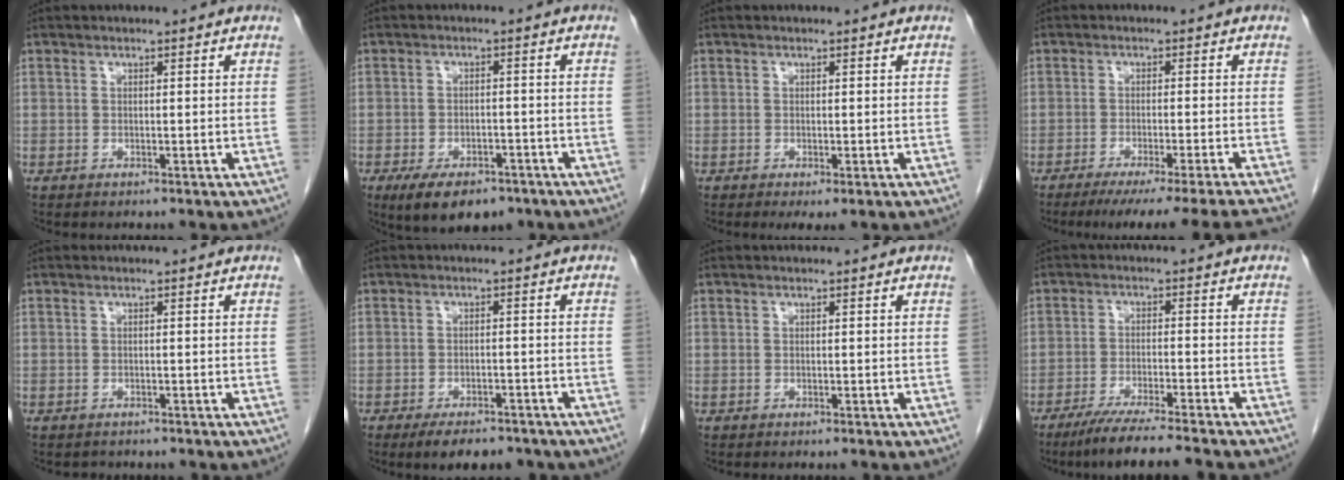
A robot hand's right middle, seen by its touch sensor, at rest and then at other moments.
{"total": 8.9, "force": [-6.2, 4.0, 4.9], "torque": [-0.080, -0.006, -0.095]}
{"total": 1.5, "force": [-0.7, 0.4, 1.3], "torque": [-0.020, -0.006, -0.007]}
{"total": 12.8, "force": [-11.2, -2.4, 5.7], "torque": [-0.063, -0.039, -0.160]}
{"total": 1.0, "force": [-0.9, 0.5, 0.0], "torque": [-0.012, -0.002, -0.013]}
{"total": 8.7, "force": [-7.1, 2.1, 4.5], "torque": [-0.060, -0.008, -0.099]}
{"total": 0.0}
{"total": 9.7, "force": [-8.1, -0.7, 5.2], "torque": [-0.077, -0.029, -0.132]}